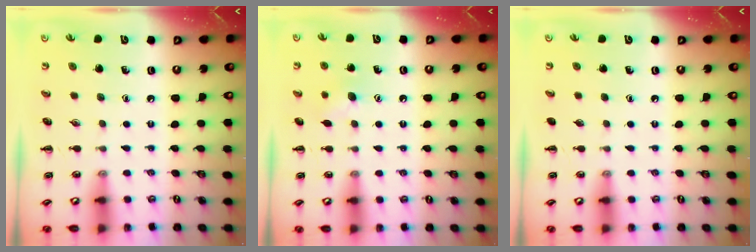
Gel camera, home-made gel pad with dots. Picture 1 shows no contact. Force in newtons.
{"total": 7.2, "press": 7.1, "slide": 1.4}
{"total": 0.0}